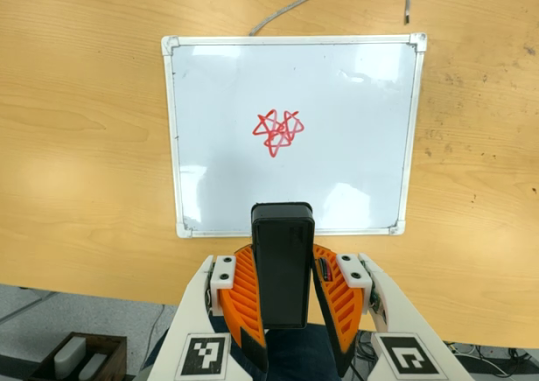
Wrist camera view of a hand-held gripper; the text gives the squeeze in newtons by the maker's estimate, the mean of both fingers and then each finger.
{"total": 8.7, "left": 7.8, "right": 9.6}